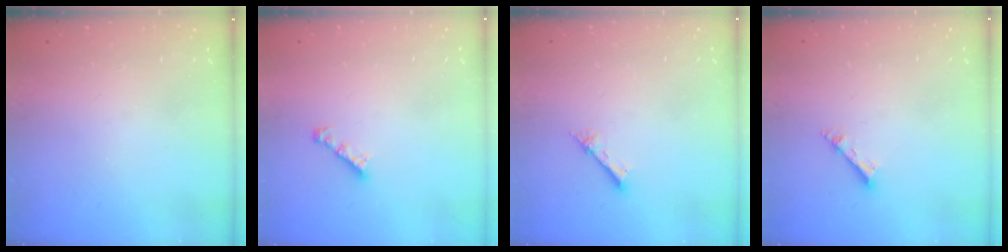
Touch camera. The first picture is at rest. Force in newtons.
{"total": 2.4, "press": 2.4, "slide": 0.1}
{"total": 2.1, "press": 2.1, "slide": 0.2}
{"total": 2.6, "press": 2.5, "slide": 0.2}